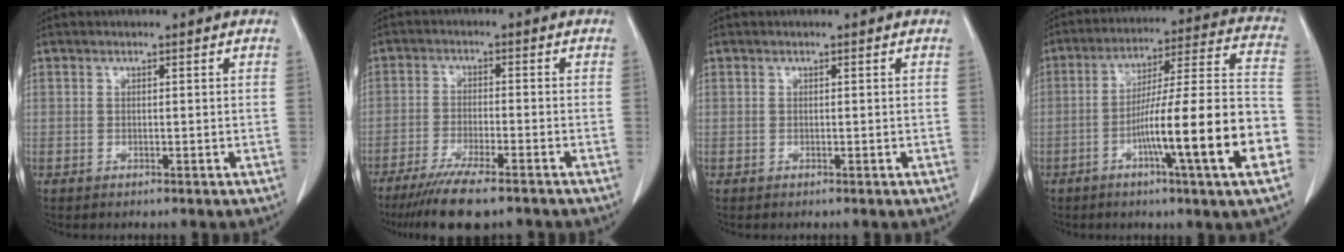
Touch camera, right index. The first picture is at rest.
{"total": 9.8, "force": [-7.6, 1.0, 6.0], "torque": [-0.095, -0.022, -0.123]}
{"total": 0.0}
{"total": 19.2, "force": [-6.6, -0.2, 18.0], "torque": [-0.251, 0.009, -0.103]}